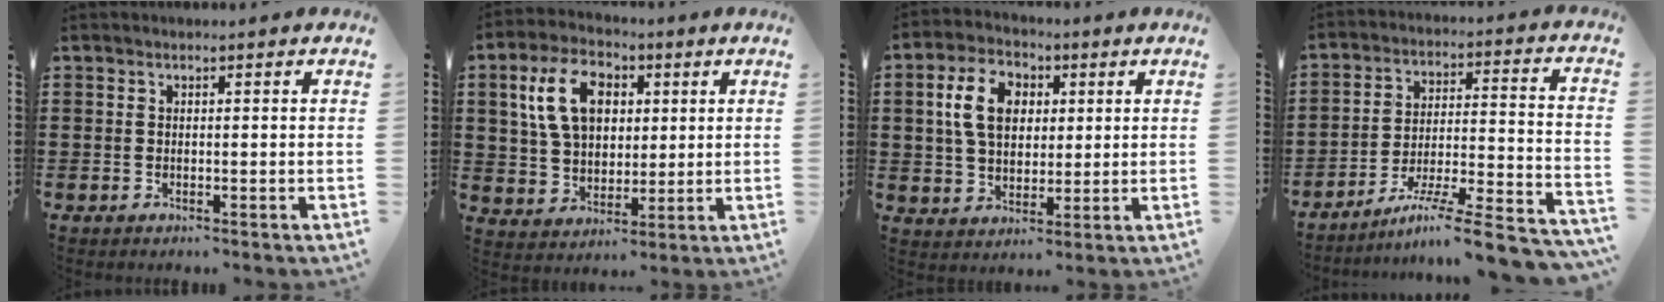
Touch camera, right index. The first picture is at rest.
{"total": 10.7, "force": [3.2, 7.2, 7.2], "torque": [-0.152, 0.012, 0.052]}
{"total": 8.7, "force": [2.0, 6.1, 5.9], "torque": [-0.131, 0.012, 0.027]}
{"total": 9.1, "force": [-7.3, 0.2, 5.4], "torque": [-0.085, -0.002, -0.144]}